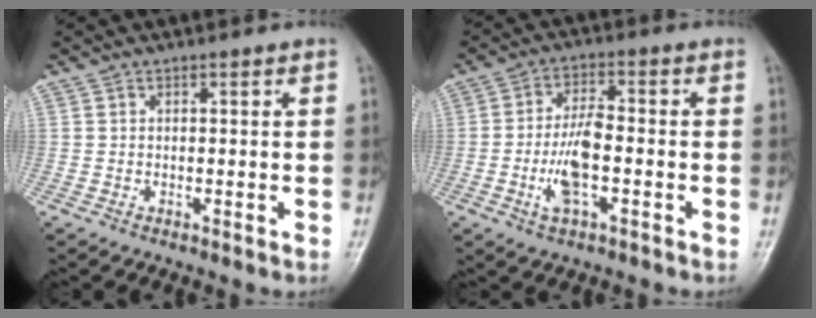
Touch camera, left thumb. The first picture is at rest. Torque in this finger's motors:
{"motor_torque": [1.28, 3.27, 1.51, -0.05, 0.43]}